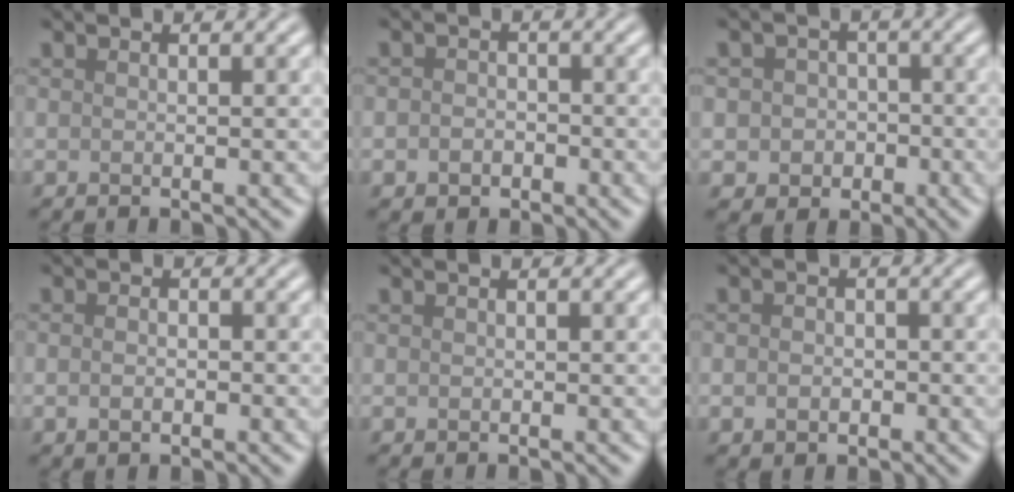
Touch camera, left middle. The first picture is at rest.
{"total": 1.8, "force": [-0.7, 1.5, 0.9], "torque": [-0.011, -0.003, -0.016]}
{"total": 3.5, "force": [-0.6, 3.2, 1.3], "torque": [0.000, -0.002, -0.021]}
{"total": 1.6, "force": [-0.4, 1.0, 1.2], "torque": [-0.021, 0.000, -0.008]}
{"total": 0.0}
{"total": 1.7, "force": [-0.4, 1.3, 1.0], "torque": [-0.014, -0.003, -0.008]}